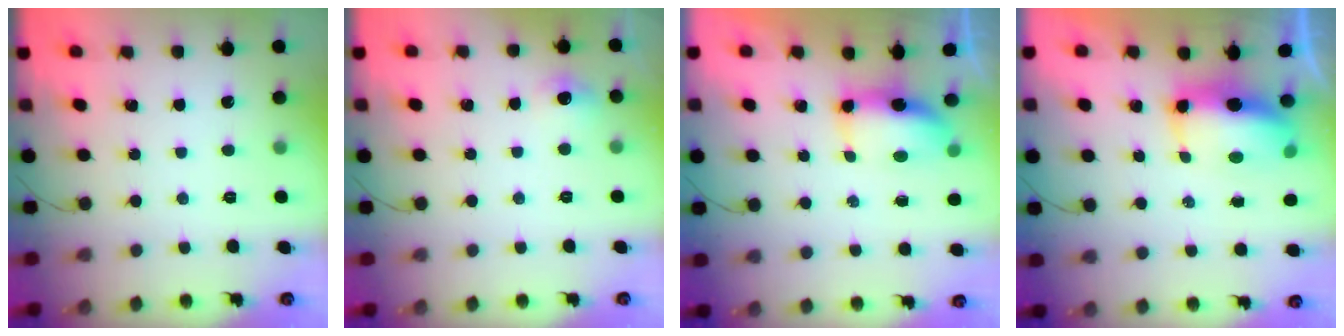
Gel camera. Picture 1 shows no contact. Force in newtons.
{"total": 12.5, "press": 5.7, "slide": 11.1}
{"total": 7.1, "press": 7.1, "slide": 0.9}
{"total": 9.8, "press": 9.5, "slide": 2.1}